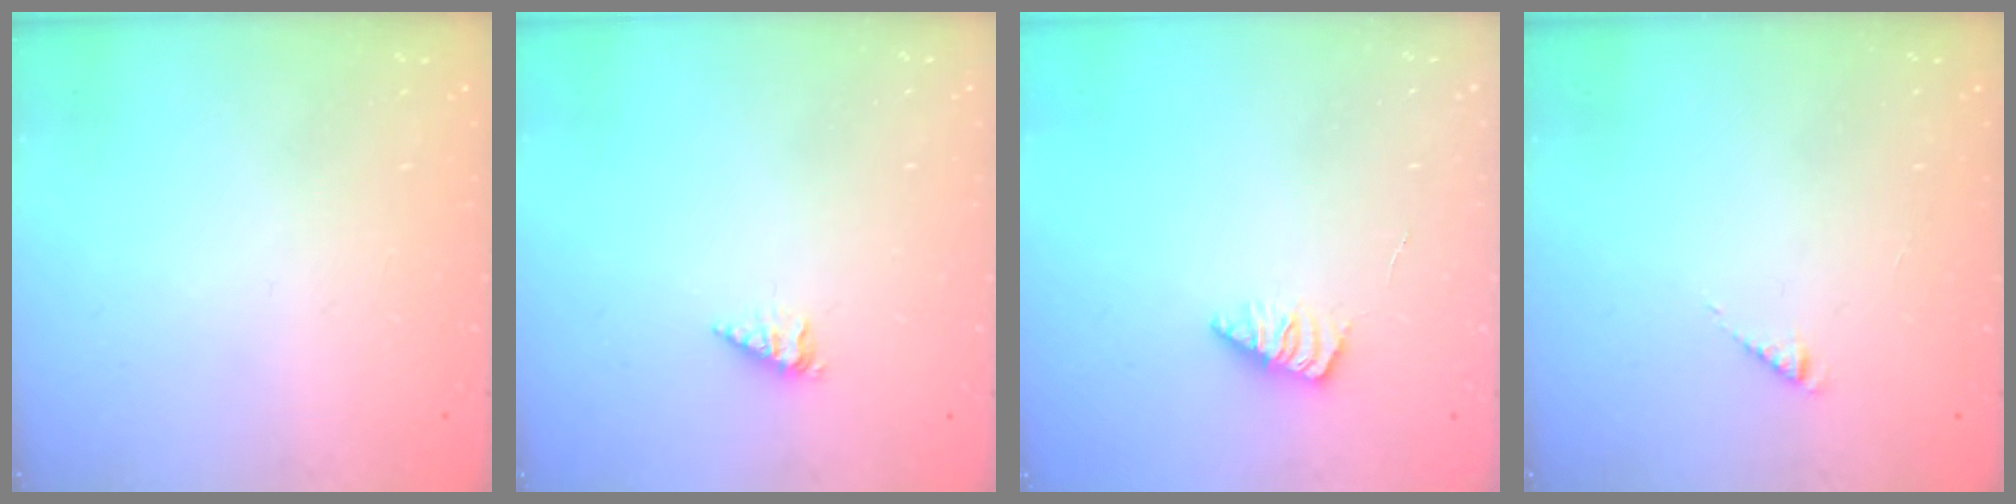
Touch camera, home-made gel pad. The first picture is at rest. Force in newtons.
{"total": 2.3, "press": 2.2, "slide": 0.3}
{"total": 1.7, "press": 1.6, "slide": 0.4}
{"total": 2.6, "press": 2.6, "slide": 0.4}